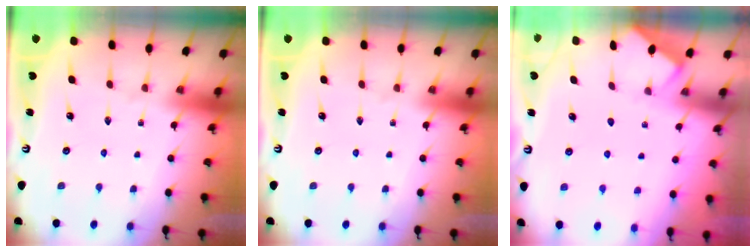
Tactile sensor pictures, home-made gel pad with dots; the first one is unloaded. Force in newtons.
{"total": 0.0}
{"total": 2.0, "press": 1.9, "slide": 0.3}